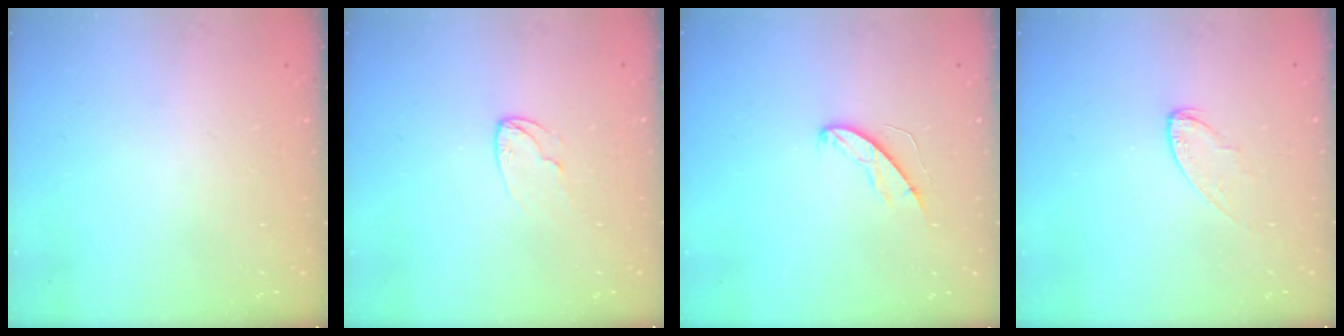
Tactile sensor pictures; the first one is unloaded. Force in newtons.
{"total": 6.0, "press": 6.0, "slide": 0.4}
{"total": 5.8, "press": 5.8, "slide": 0.4}
{"total": 5.5, "press": 5.5, "slide": 0.4}